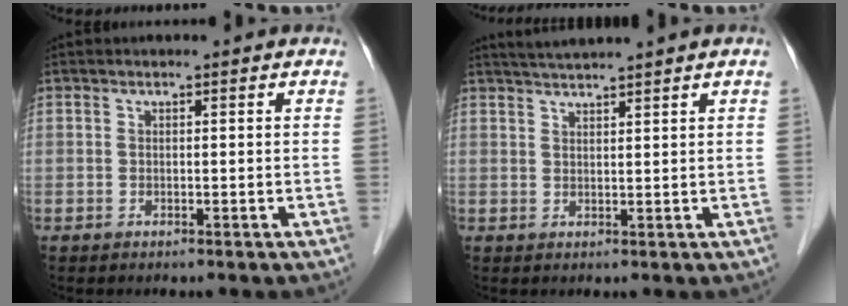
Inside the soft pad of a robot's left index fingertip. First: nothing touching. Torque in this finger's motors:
{"motor_torque": [-0.72, -1.21, 0.37, 0.09]}